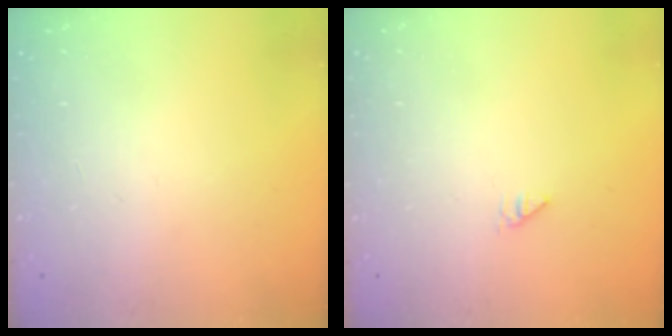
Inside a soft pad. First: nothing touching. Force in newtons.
{"total": 0.0}